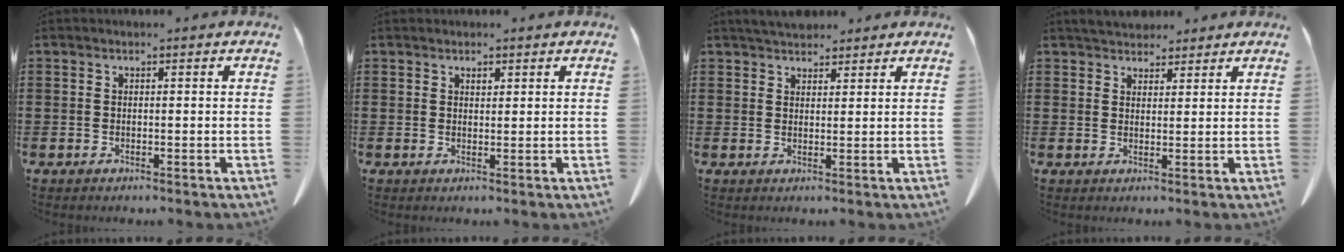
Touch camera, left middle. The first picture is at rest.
{"total": 1.2, "force": [1.1, 0.6, 0.3], "torque": [0.000, -0.002, 0.019]}
{"total": 3.3, "force": [3.1, 0.8, 0.7], "torque": [-0.020, -0.004, 0.059]}
{"total": 3.3, "force": [3.1, 1.1, 0.4], "torque": [-0.010, -0.007, 0.058]}